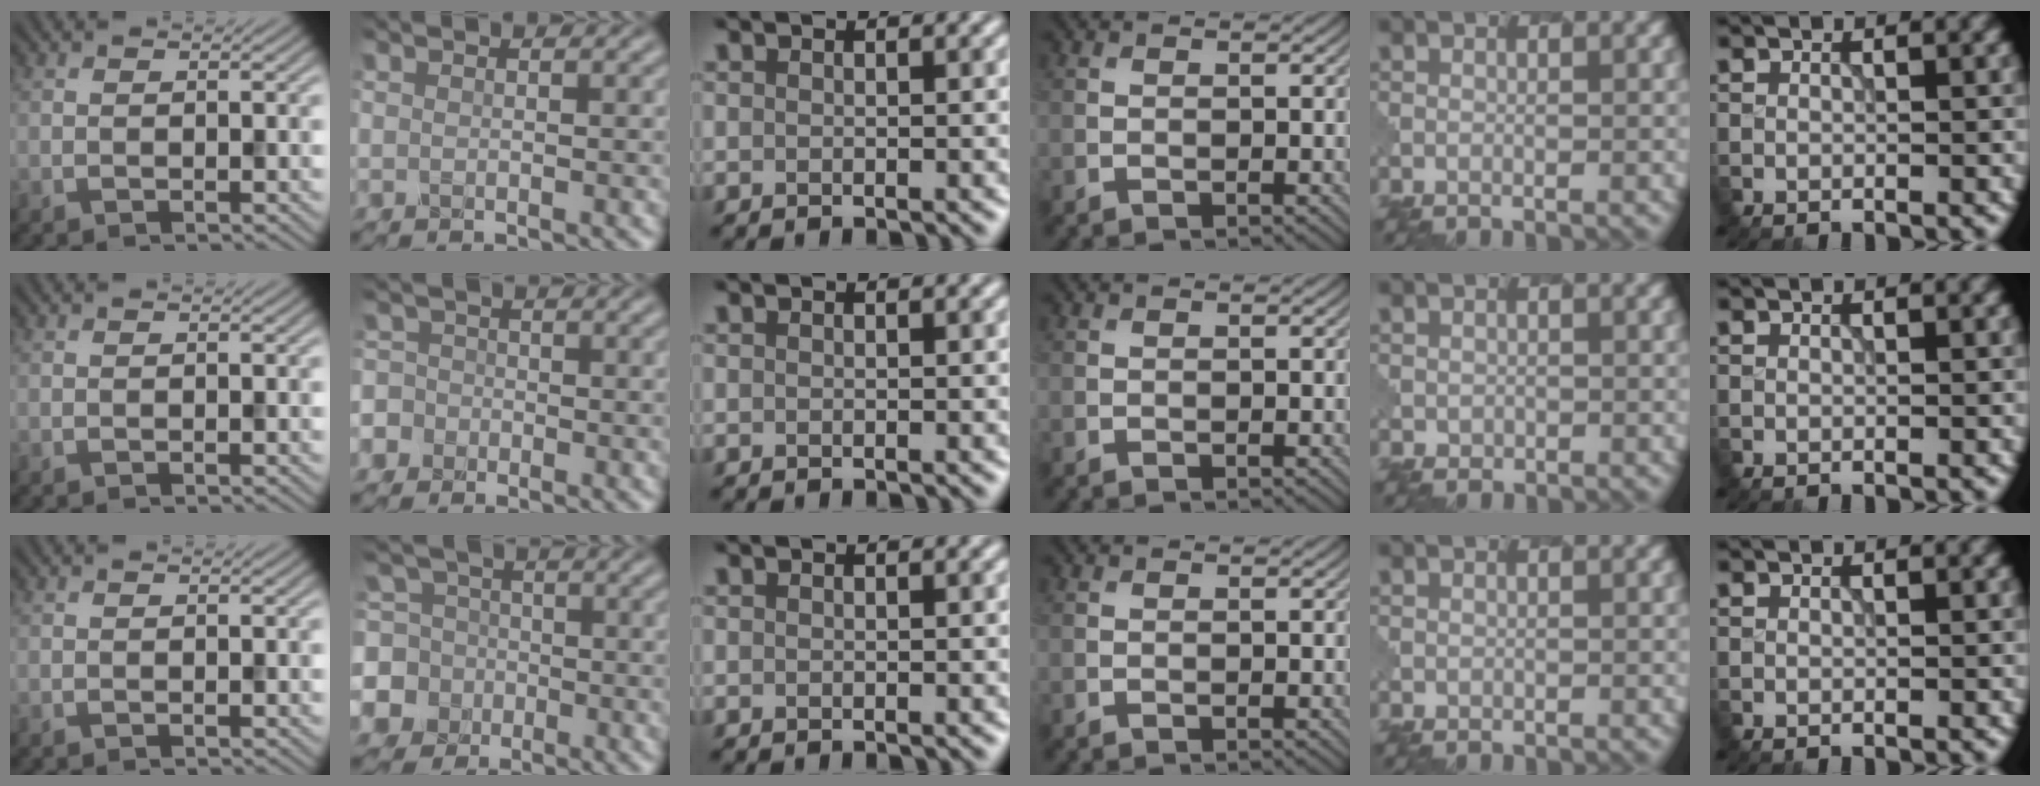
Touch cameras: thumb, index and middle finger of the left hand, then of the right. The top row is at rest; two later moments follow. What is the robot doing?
{"motion": "extract", "object": "pen bag"}